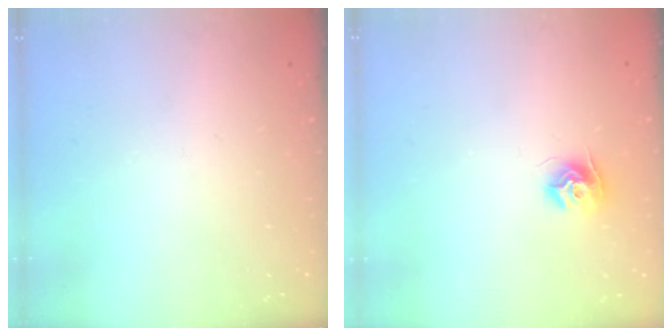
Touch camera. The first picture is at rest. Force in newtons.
{"total": 8.8, "press": 8.8, "slide": 0.2}